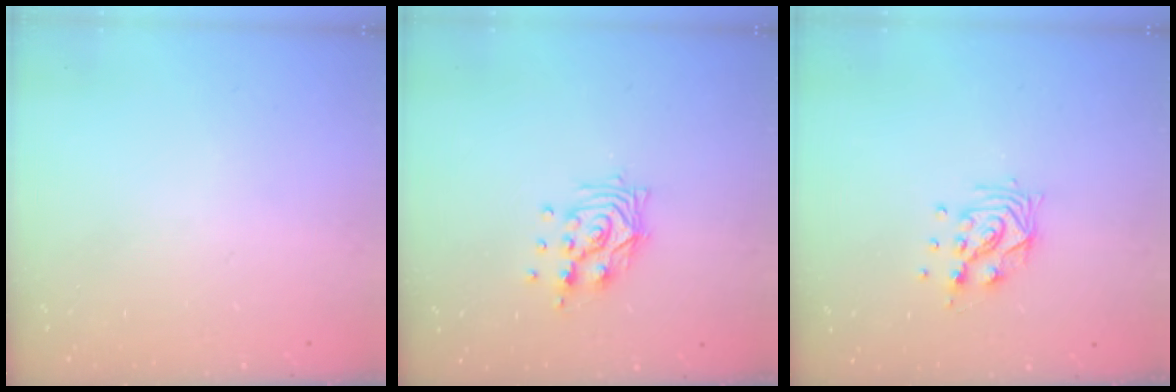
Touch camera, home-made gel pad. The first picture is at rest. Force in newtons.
{"total": 11.1, "press": 11.1, "slide": 0.9}
{"total": 10.0, "press": 9.9, "slide": 1.2}